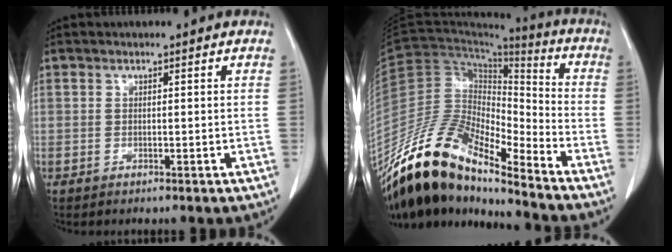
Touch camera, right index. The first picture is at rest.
{"total": 16.3, "force": [-13.3, 4.1, 8.4], "torque": [-0.155, 0.033, -0.246]}